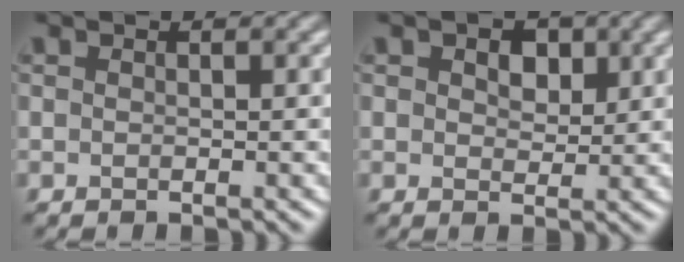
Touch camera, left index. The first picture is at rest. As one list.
[{"total": 2.9, "force": [1.3, 1.9, 1.8], "torque": [-0.028, 0.003, 0.015]}]